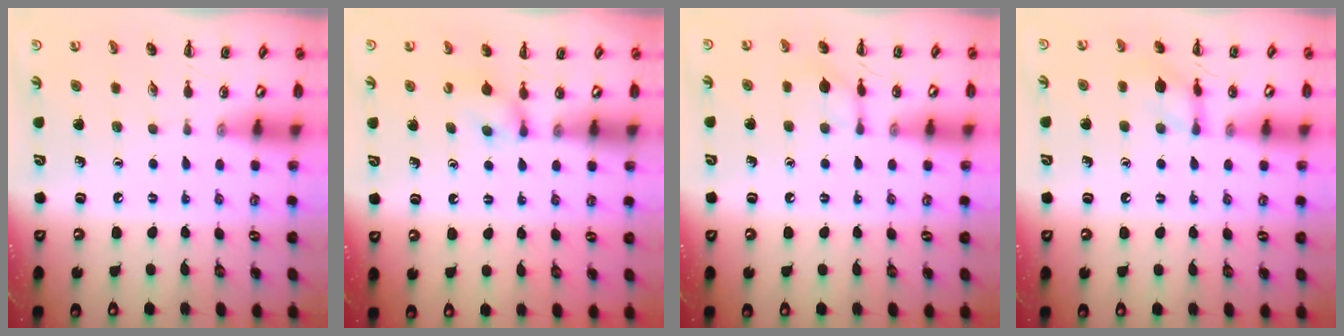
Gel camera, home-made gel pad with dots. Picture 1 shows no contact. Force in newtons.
{"total": 4.7, "press": 4.5, "slide": 1.5}
{"total": 7.7, "press": 7.6, "slide": 0.4}
{"total": 9.6, "press": 9.6, "slide": 0.5}